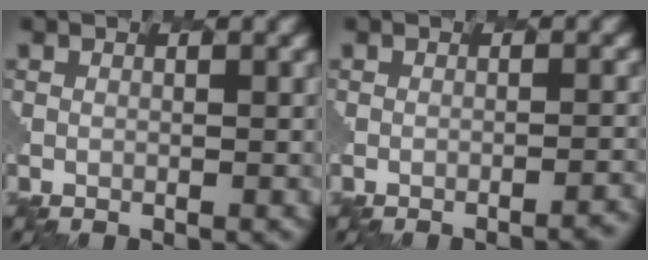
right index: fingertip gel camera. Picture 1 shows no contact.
{"total": 2.4, "force": [-1.8, 0.5, 1.4], "torque": [-0.008, 0.008, -0.021]}